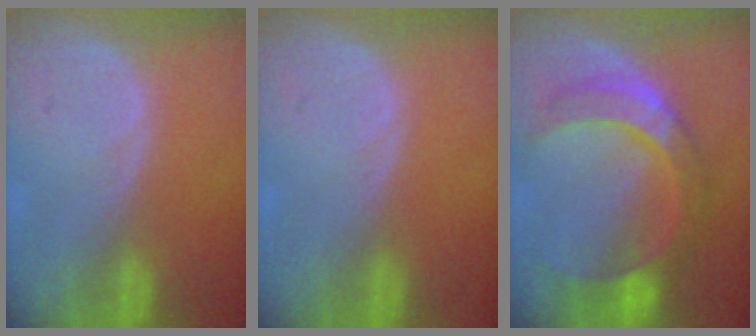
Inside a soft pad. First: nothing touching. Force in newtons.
{"total": 0.0}
{"total": 9.1, "press": 9.1, "slide": 0.8}